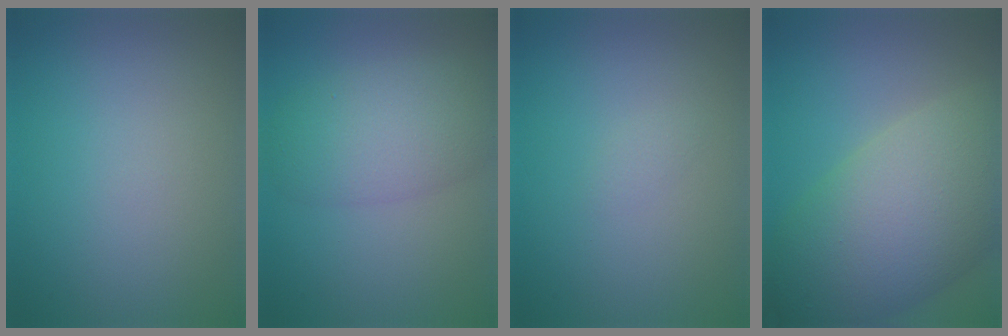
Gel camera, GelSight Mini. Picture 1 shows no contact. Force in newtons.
{"total": 5.6, "press": 5.6, "slide": 0.1}
{"total": 0.6, "press": 0.6, "slide": 0.0}
{"total": 11.8, "press": 11.8, "slide": 0.8}